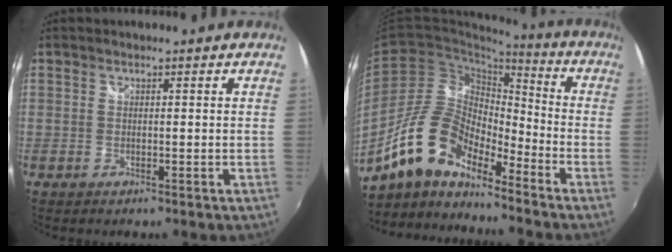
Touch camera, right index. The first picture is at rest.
{"total": 14.2, "force": [-11.1, 5.1, 7.3], "torque": [-0.144, 0.009, -0.220]}